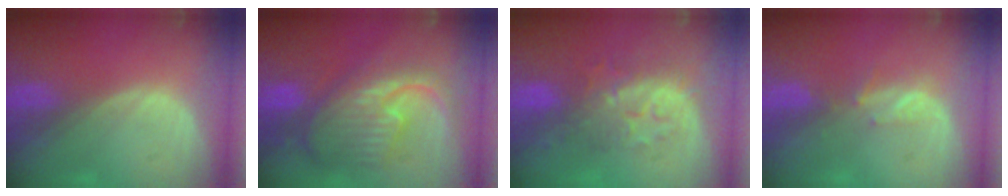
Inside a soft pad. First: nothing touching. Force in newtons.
{"total": 12.2, "press": 10.5, "slide": 6.2}
{"total": 8.0, "press": 7.9, "slide": 1.6}
{"total": 2.3, "press": 2.1, "slide": 0.8}